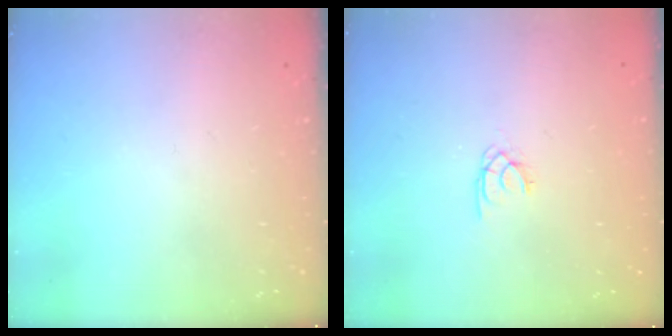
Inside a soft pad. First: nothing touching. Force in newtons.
{"total": 1.5, "press": 1.4, "slide": 0.2}